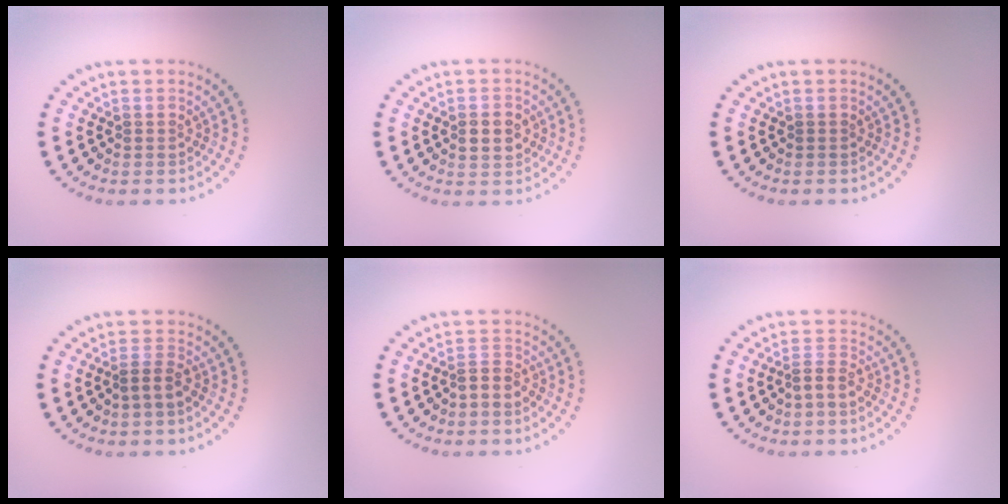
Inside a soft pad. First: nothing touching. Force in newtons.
{"total": 2.2, "press": 2.2, "slide": 0.0}
{"total": 0.0}
{"total": 1.6, "press": 1.3, "slide": 0.9}
{"total": 1.5, "press": 1.3, "slide": 0.8}
{"total": 1.5, "press": 1.2, "slide": 0.9}